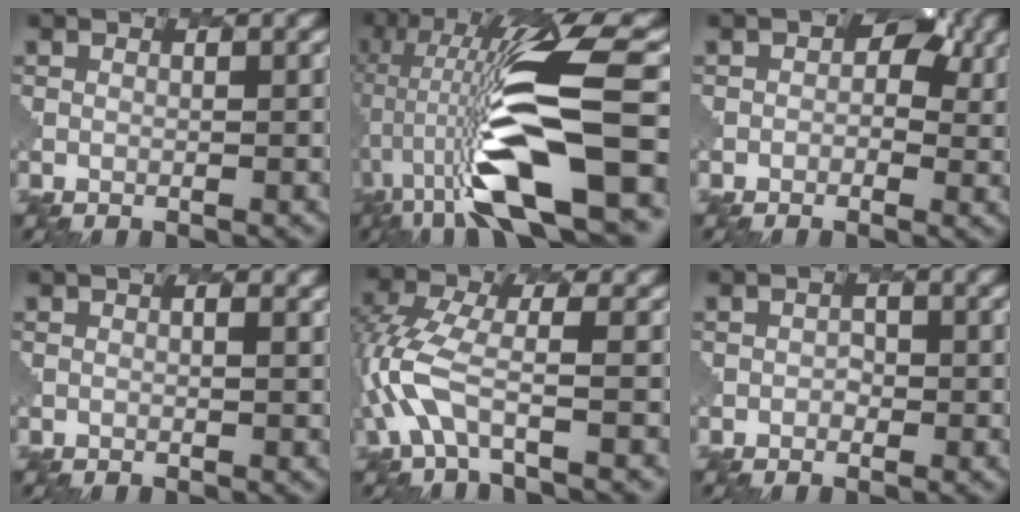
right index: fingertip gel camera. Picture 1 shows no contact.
{"total": 11.9, "force": [-2.2, 3.8, 11.1], "torque": [-0.239, 0.035, -0.071]}
{"total": 2.3, "force": [0.8, 2.1, 0.0], "torque": [-0.005, 0.004, -0.019]}
{"total": 0.6, "force": [0.6, -0.2, -0.2], "torque": [0.004, 0.011, -0.003]}
{"total": 3.7, "force": [-1.9, 1.7, 2.7], "torque": [-0.119, 0.014, -0.068]}
{"total": 1.5, "force": [-0.1, 1.4, -0.6], "torque": [-0.008, -0.007, -0.017]}